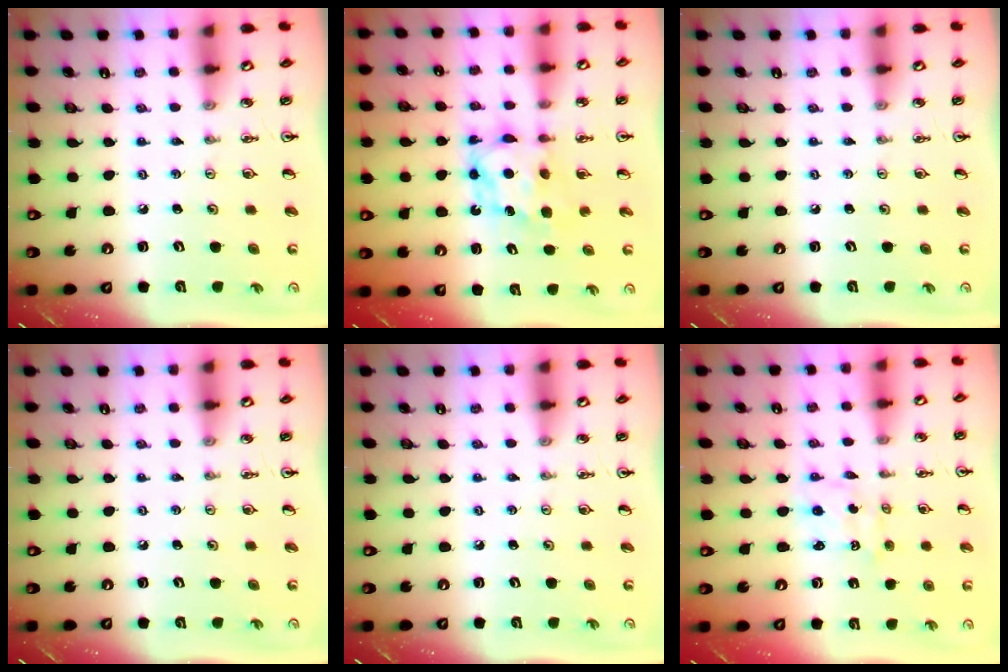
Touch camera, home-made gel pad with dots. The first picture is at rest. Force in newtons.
{"total": 5.9, "press": 5.9, "slide": 0.4}
{"total": 0.0}
{"total": 0.0}
{"total": 0.0}
{"total": 1.1, "press": 1.1, "slide": 0.1}